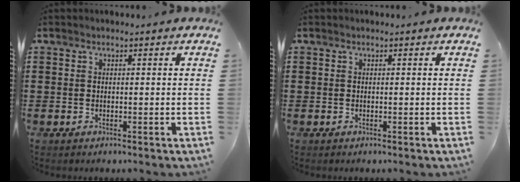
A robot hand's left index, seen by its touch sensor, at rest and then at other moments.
{"total": 0.0}